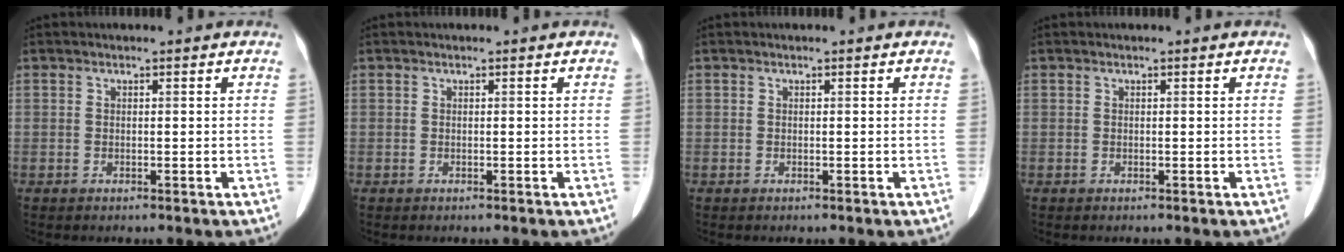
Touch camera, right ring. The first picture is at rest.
{"total": 0.0}
{"total": 0.0}
{"total": 0.0}